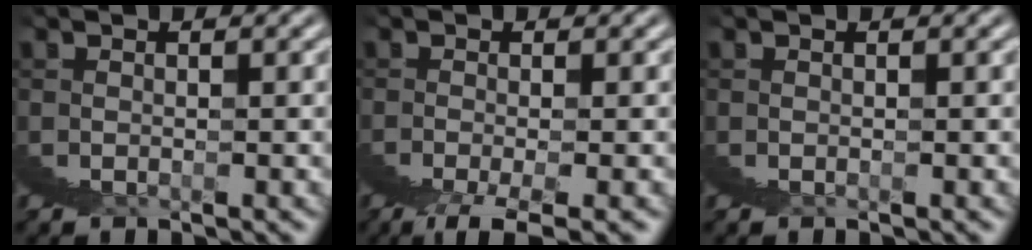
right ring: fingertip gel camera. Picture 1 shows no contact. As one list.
[{"total": 1.9, "force": [0.4, -1.8, 0.7], "torque": [0.000, 0.023, 0.000]}, {"total": 0.0}]